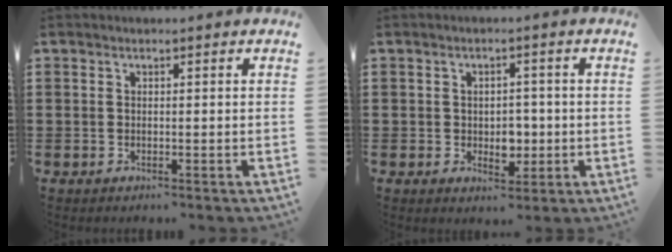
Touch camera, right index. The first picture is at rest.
{"total": 3.2, "force": [-0.4, 2.4, 2.1], "torque": [-0.030, -0.002, -0.015]}